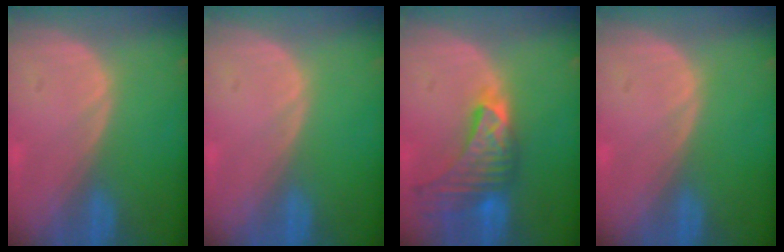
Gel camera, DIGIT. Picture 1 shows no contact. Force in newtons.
{"total": 0.0}
{"total": 9.2, "press": 8.2, "slide": 4.2}
{"total": 0.0}